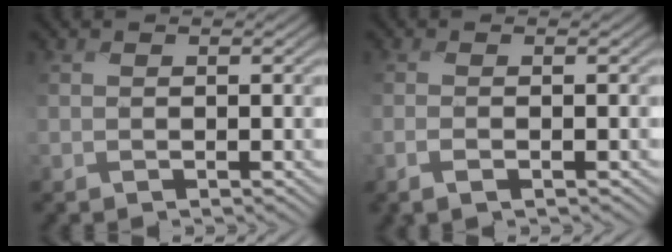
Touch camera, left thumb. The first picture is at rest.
{"total": 1.2, "force": [-0.6, -0.5, 1.0], "torque": [-0.024, 0.005, -0.016]}